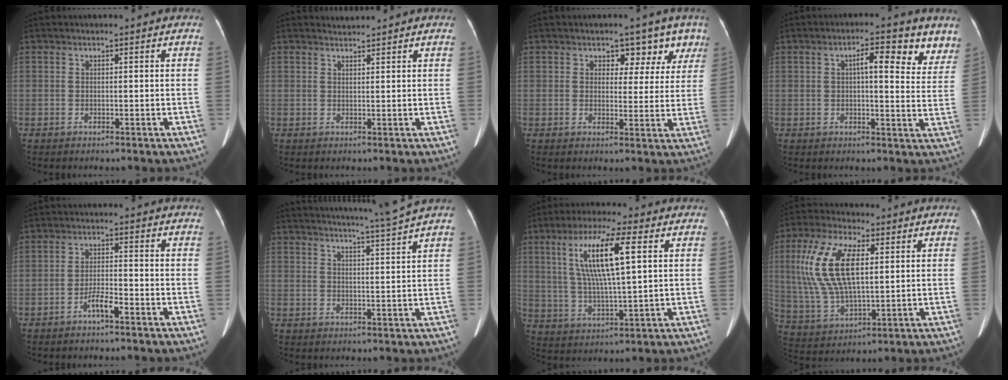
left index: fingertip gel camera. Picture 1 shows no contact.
{"total": 1.2, "force": [1.1, -0.3, -0.4], "torque": [-0.003, 0.003, 0.023]}
{"total": 5.5, "force": [3.7, 3.7, 1.8], "torque": [-0.001, 0.004, 0.039]}
{"total": 8.0, "force": [4.4, 2.5, 6.1], "torque": [-0.063, 0.012, 0.053]}
{"total": 3.3, "force": [-2.3, 0.4, 2.3], "torque": [-0.044, 0.002, -0.044]}
{"total": 8.2, "force": [7.2, -2.7, 2.7], "torque": [-0.041, -0.027, 0.101]}
{"total": 12.1, "force": [3.6, 1.5, 11.4], "torque": [-0.227, 0.011, 0.067]}
{"total": 13.8, "force": [3.2, 5.3, 12.4], "torque": [-0.277, 0.015, 0.065]}